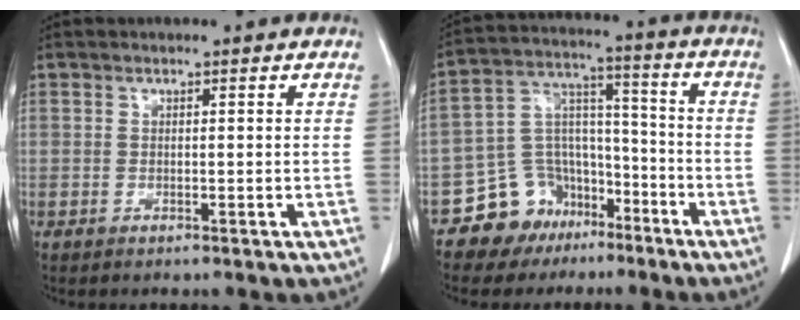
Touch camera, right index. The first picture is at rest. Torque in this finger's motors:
{"motor_torque": [-0.11, 0.08, -0.10, -0.12]}